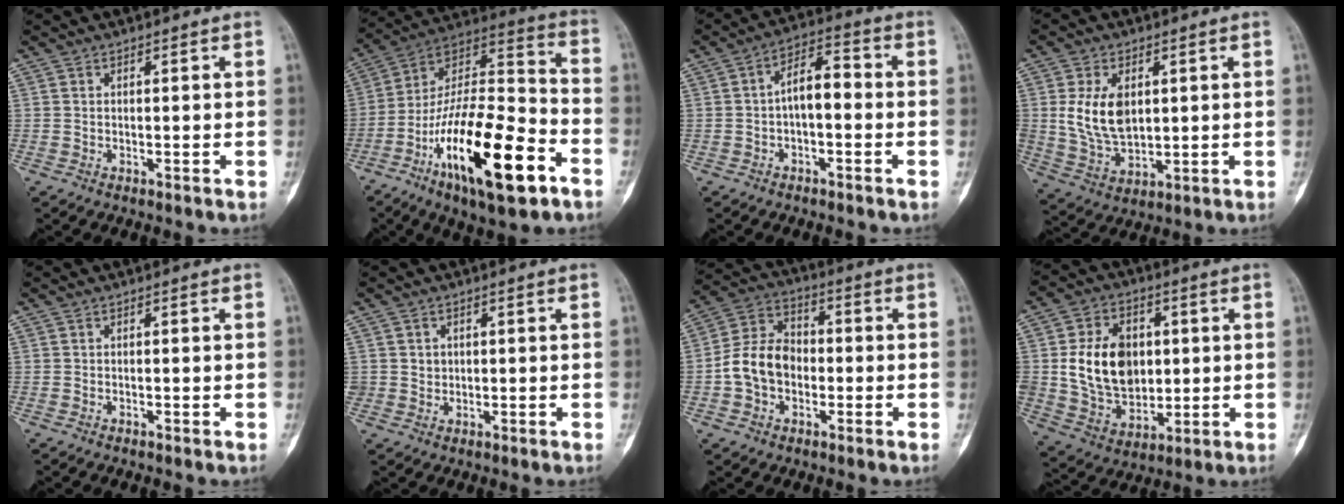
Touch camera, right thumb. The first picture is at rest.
{"total": 26.5, "force": [-11.9, 9.1, 21.9], "torque": [-0.388, 0.063, -0.198]}
{"total": 6.9, "force": [-0.8, 3.4, 5.9], "torque": [-0.086, 0.035, -0.024]}
{"total": 10.9, "force": [2.0, 6.8, 8.2], "torque": [-0.145, -0.013, 0.052]}
{"total": 0.0}
{"total": 2.0, "force": [0.4, 1.9, 0.5], "torque": [0.004, 0.001, 0.008]}
{"total": 10.9, "force": [-1.9, 8.4, 6.7], "torque": [-0.109, 0.038, -0.045]}
{"total": 16.2, "force": [1.8, 12.0, 10.7], "torque": [-0.148, -0.004, 0.044]}